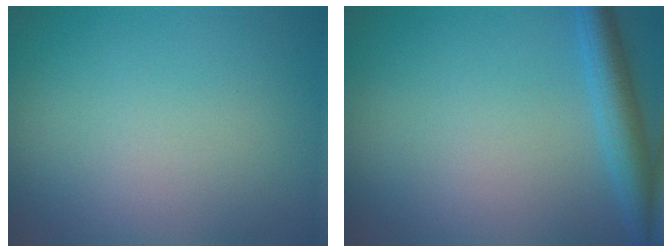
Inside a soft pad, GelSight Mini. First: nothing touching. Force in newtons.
{"total": 3.6, "press": 3.6, "slide": 0.2}